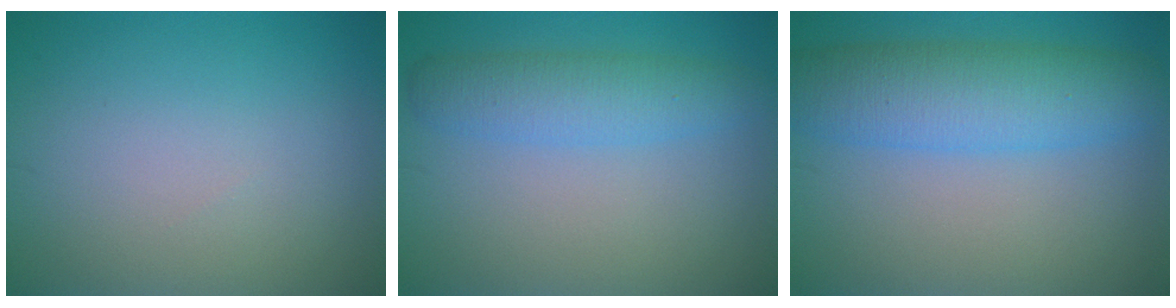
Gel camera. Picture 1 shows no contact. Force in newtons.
{"total": 3.9, "press": 3.9, "slide": 0.1}
{"total": 7.0, "press": 7.0, "slide": 0.1}